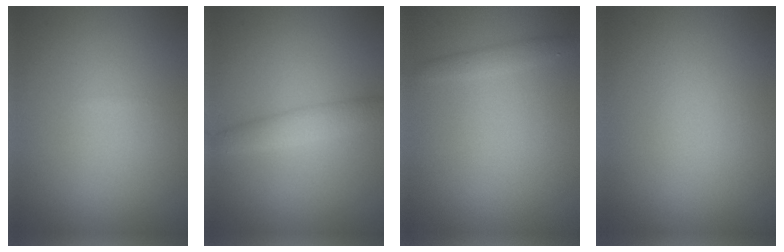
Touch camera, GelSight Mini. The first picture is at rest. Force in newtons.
{"total": 2.5, "press": 2.5, "slide": 0.1}
{"total": 1.1, "press": 1.1, "slide": 0.0}
{"total": 0.0}